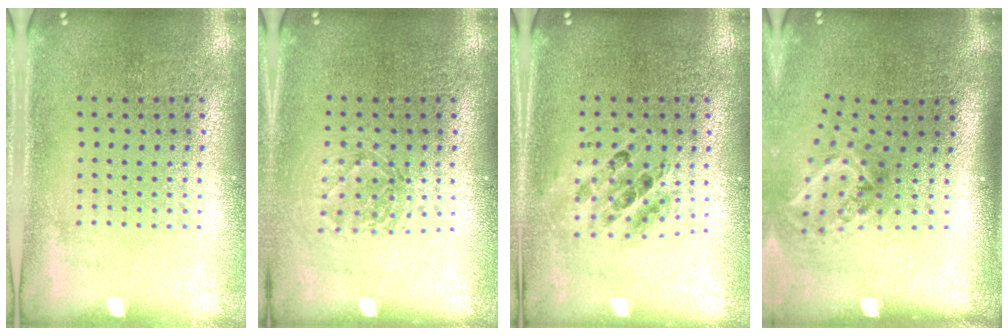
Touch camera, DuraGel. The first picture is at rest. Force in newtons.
{"total": 1.4, "press": 1.2, "slide": 0.7}
{"total": 0.7, "press": 0.7, "slide": 0.1}
{"total": 1.9, "press": 1.2, "slide": 1.5}